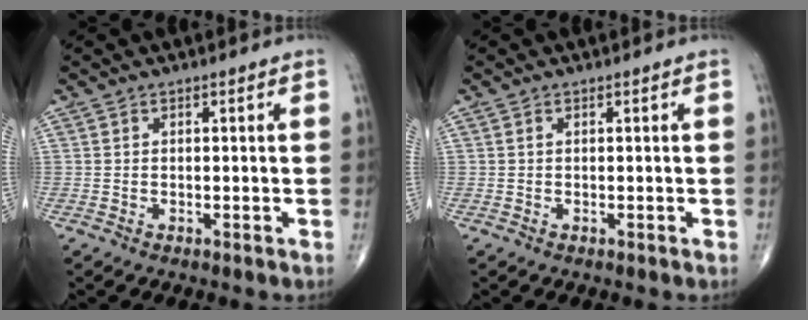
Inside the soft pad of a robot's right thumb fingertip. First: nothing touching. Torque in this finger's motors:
{"motor_torque": [0.10, -0.36, 0.12, 0.14, 0.00]}